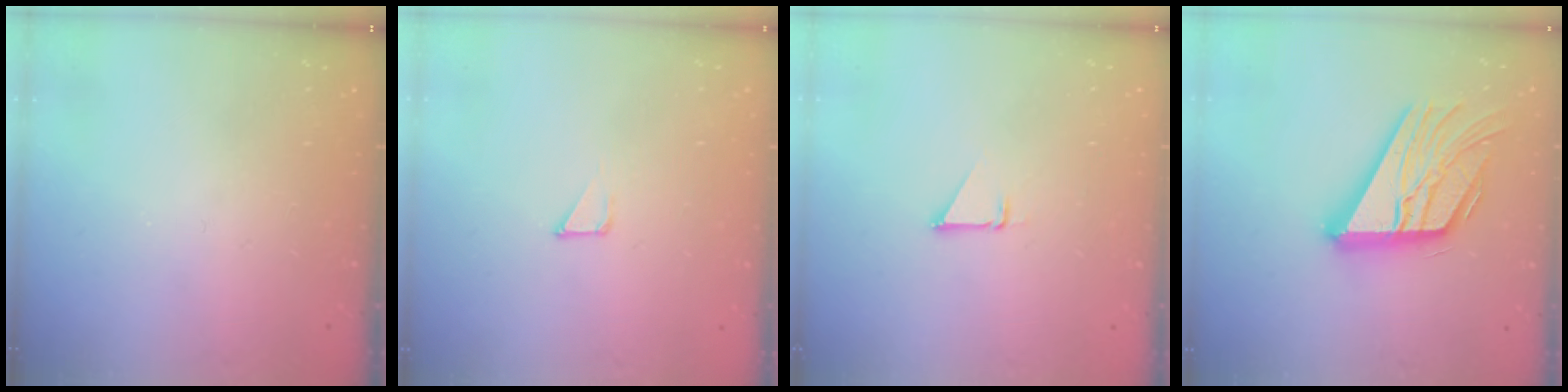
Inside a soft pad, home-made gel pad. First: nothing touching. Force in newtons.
{"total": 1.6, "press": 1.6, "slide": 0.1}
{"total": 1.5, "press": 1.5, "slide": 0.1}
{"total": 21.7, "press": 21.6, "slide": 1.9}